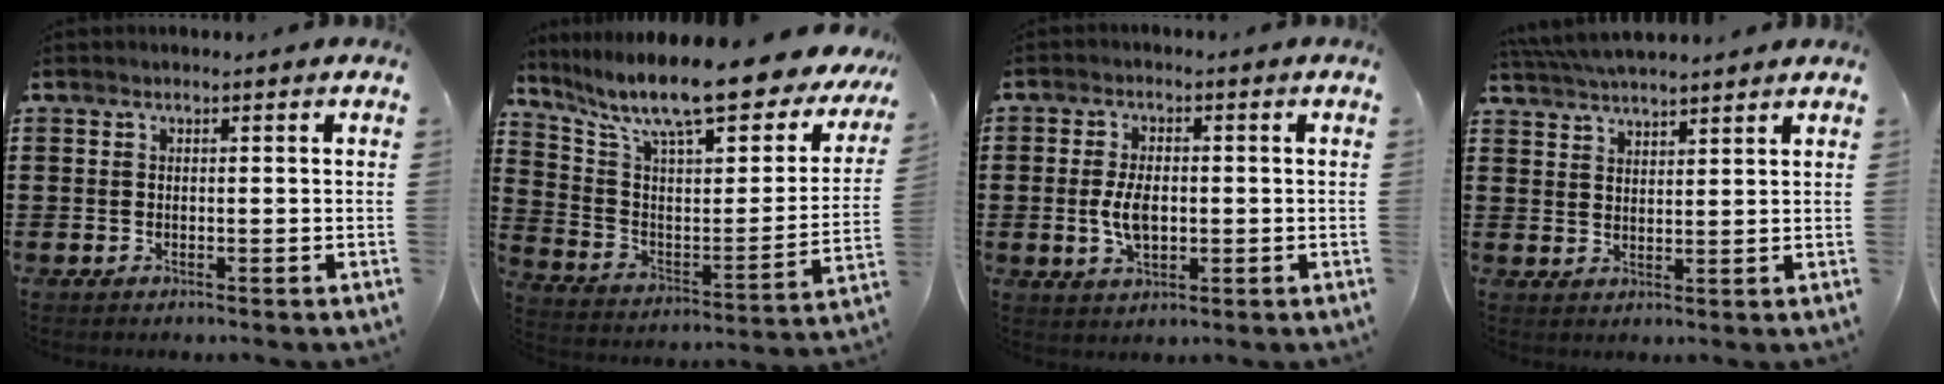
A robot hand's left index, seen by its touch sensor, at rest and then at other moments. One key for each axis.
{"total": 12.8, "fx": 10.7, "fy": 1.3, "fz": 7.0, "tx": -0.160, "ty": -0.082, "tz": 0.176}
{"total": 5.3, "fx": -0.2, "fy": 2.7, "fz": 4.6, "tx": -0.100, "ty": 0.003, "tz": -0.007}
{"total": 4.6, "fx": 4.5, "fy": 0.1, "fz": 1.1, "tx": -0.035, "ty": -0.011, "tz": 0.084}